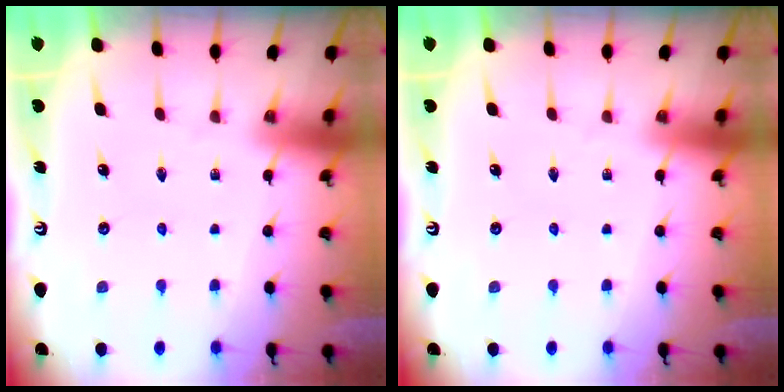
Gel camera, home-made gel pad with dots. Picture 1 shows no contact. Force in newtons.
{"total": 0.0}